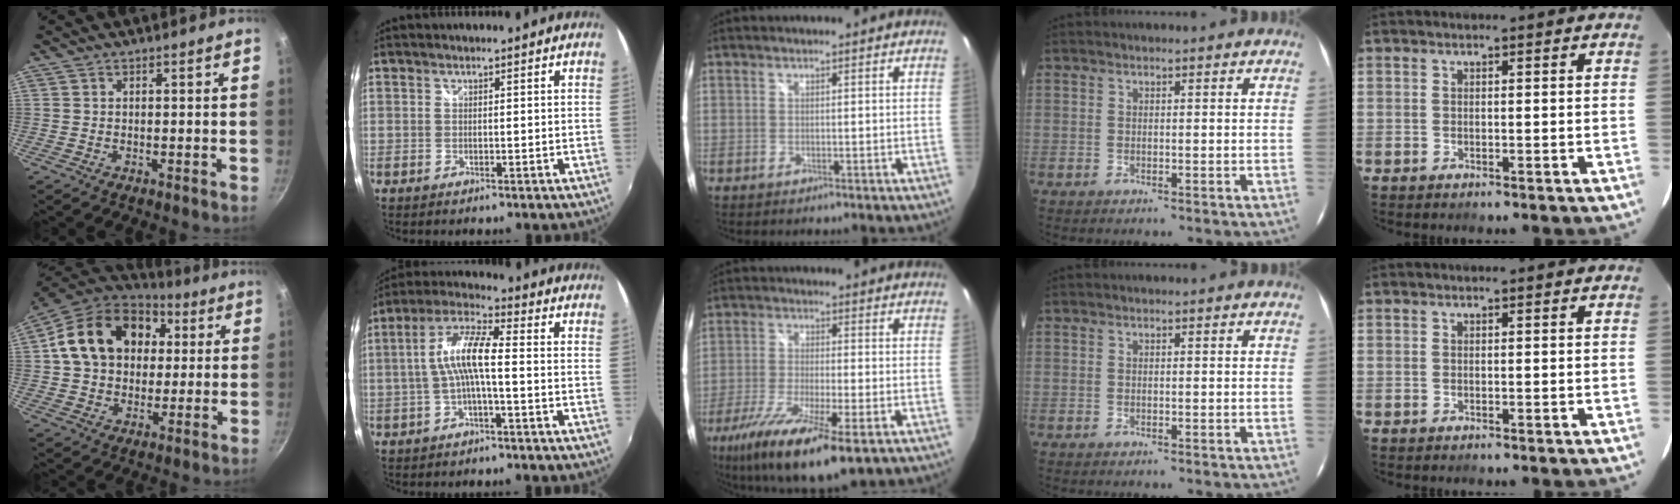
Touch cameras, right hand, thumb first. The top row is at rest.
{"thumb": {"total": 20.7, "force": [4.6, 15.8, 12.7], "torque": [-0.202, 0.025, 0.068]}, "index": {"total": 8.5, "force": [-1.1, 1.6, 8.3], "torque": [-0.177, 0.017, -0.021]}, "middle": {"total": 15.6, "force": [-8.5, 3.5, 12.6], "torque": [-0.248, -0.050, -0.149]}}